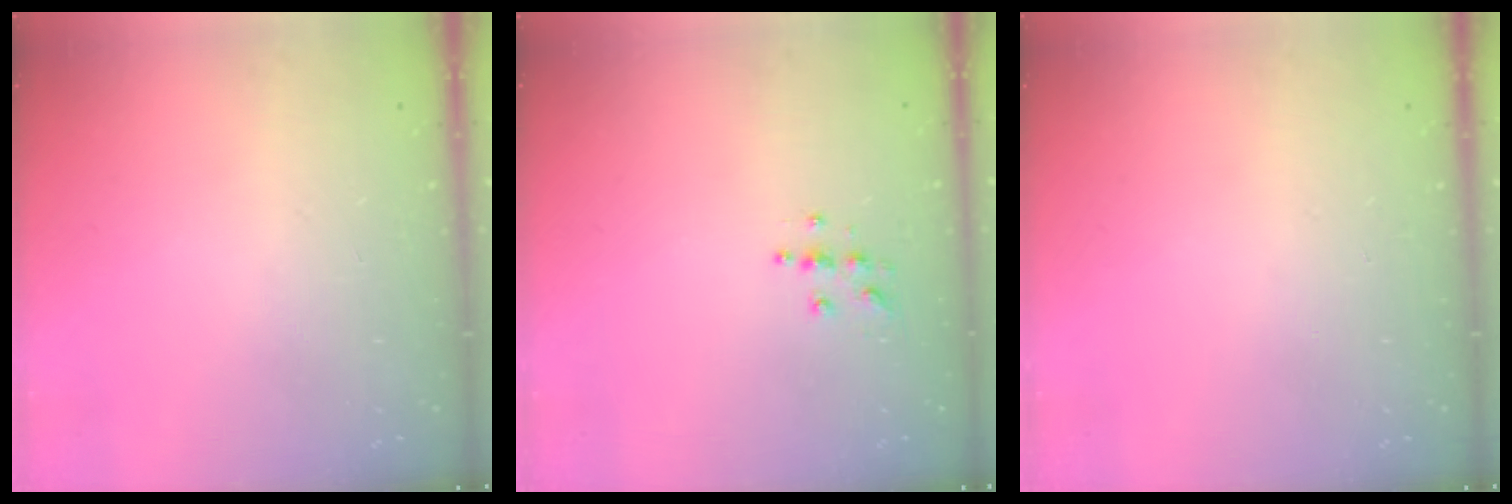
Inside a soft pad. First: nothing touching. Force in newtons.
{"total": 4.9, "press": 4.9, "slide": 0.2}
{"total": 0.0}